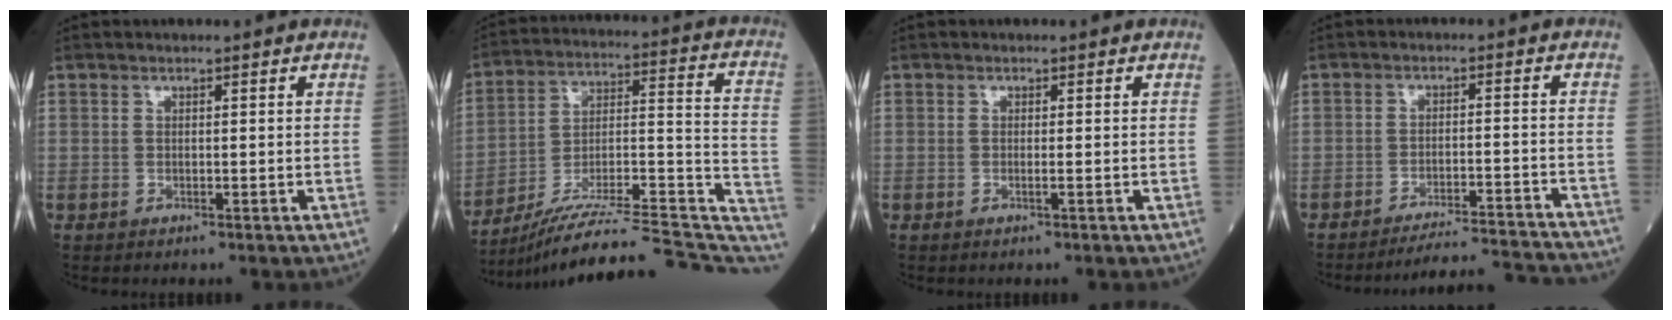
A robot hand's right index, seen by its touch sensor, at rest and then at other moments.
{"total": 26.4, "force": [-23.4, 1.6, 12.1], "torque": [-0.121, 0.017, -0.345]}
{"total": 0.7, "force": [-0.1, -0.1, 0.7], "torque": [-0.015, -0.001, -0.003]}
{"total": 12.6, "force": [-12.5, -1.0, 1.4], "torque": [-0.004, 0.004, -0.172]}